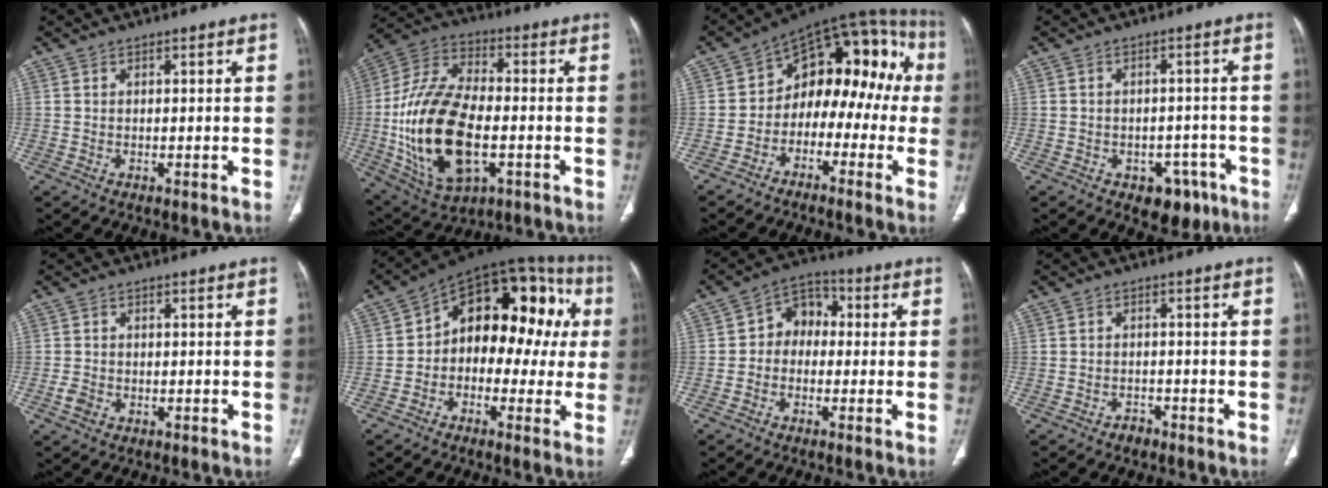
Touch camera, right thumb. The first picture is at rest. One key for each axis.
{"total": 22.7, "fx": -4.0, "fy": 12.1, "fz": 18.8, "tx": -0.374, "ty": 0.012, "tz": -0.060}
{"total": 17.5, "fx": -2.1, "fy": 11.3, "fz": 13.1, "tx": -0.118, "ty": 0.083, "tz": -0.043}
{"total": 7.0, "fx": -4.0, "fy": 4.7, "fz": 3.4, "tx": -0.014, "ty": 0.028, "tz": -0.046}
{"total": 2.2, "fx": -0.8, "fy": 1.6, "fz": 1.2, "tx": -0.022, "ty": 0.004, "tz": -0.013}
{"total": 19.3, "fx": 1.2, "fy": 12.2, "fz": 14.9, "tx": -0.150, "ty": 0.055, "tz": 0.003}
{"total": 7.3, "fx": -0.2, "fy": 5.8, "fz": 4.3, "tx": -0.036, "ty": 0.029, "tz": -0.022}
{"total": 1.9, "fx": -1.5, "fy": 1.1, "fz": 0.4, "tx": -0.008, "ty": 0.009, "tz": -0.023}